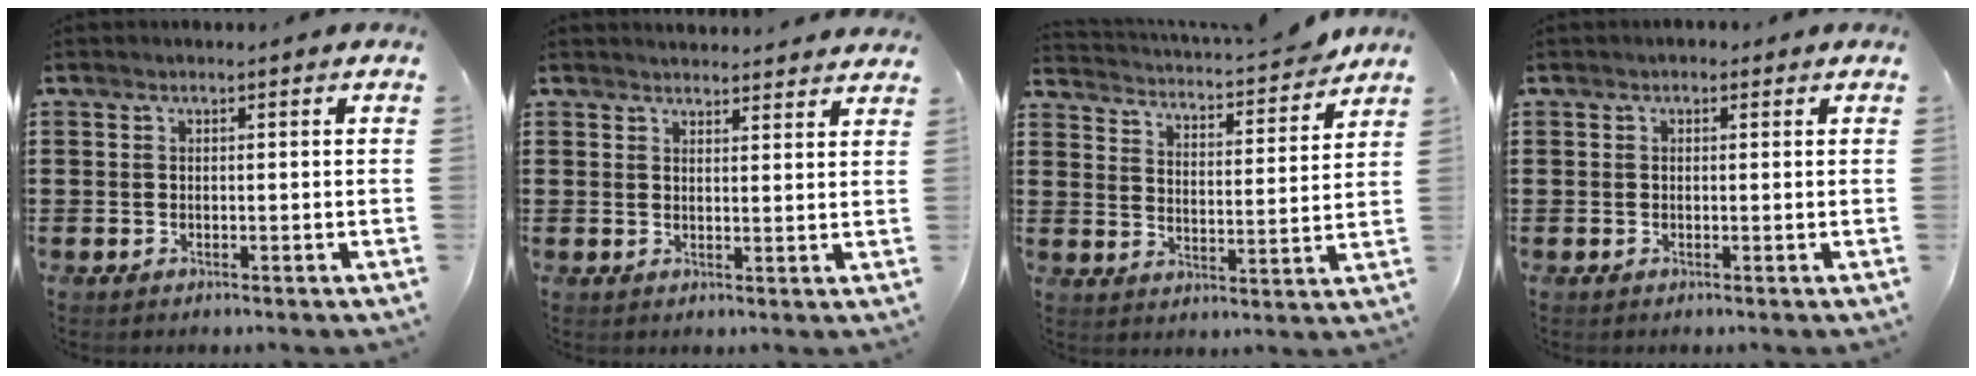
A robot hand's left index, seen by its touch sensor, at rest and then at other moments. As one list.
[{"total": 2.3, "force": [2.3, 0.0, -0.2], "torque": [-0.003, -0.004, 0.044]}, {"total": 3.5, "force": [3.4, 0.0, 0.7], "torque": [-0.036, -0.030, 0.051]}, {"total": 0.6, "force": [0.1, 0.5, 0.3], "torque": [-0.007, 0.006, 0.002]}]